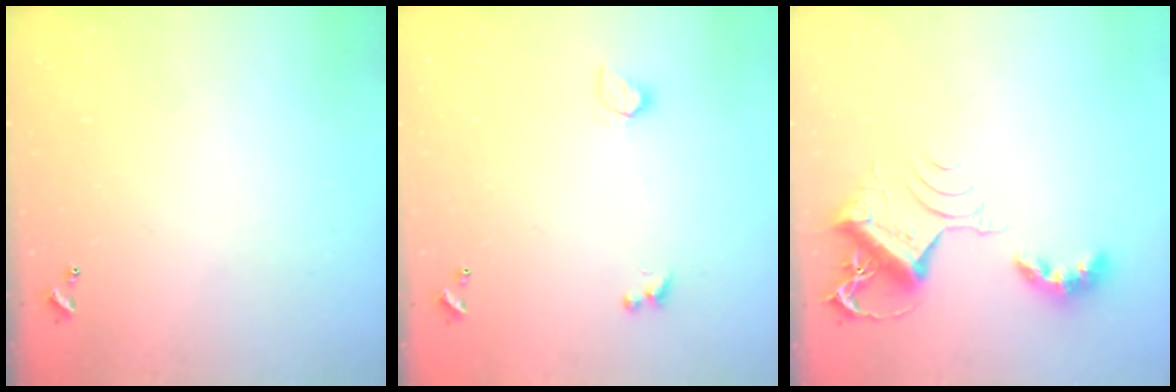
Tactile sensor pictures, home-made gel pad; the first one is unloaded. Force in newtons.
{"total": 1.3, "press": 1.2, "slide": 0.4}
{"total": 9.7, "press": 9.6, "slide": 1.1}